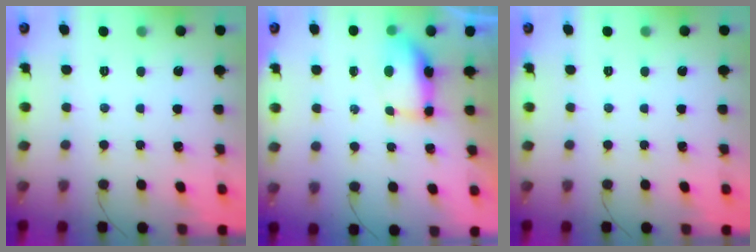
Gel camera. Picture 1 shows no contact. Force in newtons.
{"total": 6.7, "press": 6.6, "slide": 0.9}
{"total": 0.0}